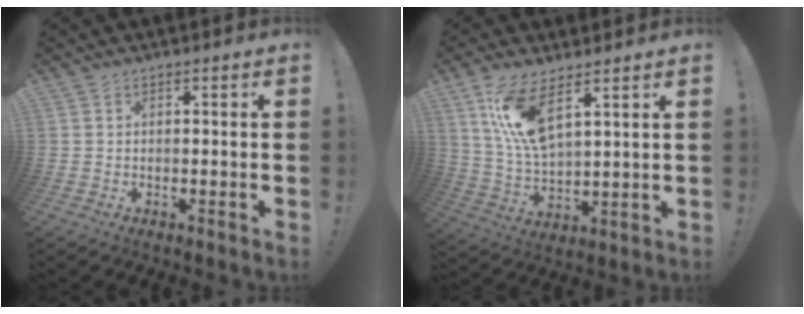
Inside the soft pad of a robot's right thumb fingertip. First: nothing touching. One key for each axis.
{"total": 13.0, "fx": 7.5, "fy": 4.5, "fz": 9.6, "tx": -0.198, "ty": -0.036, "tz": 0.135}